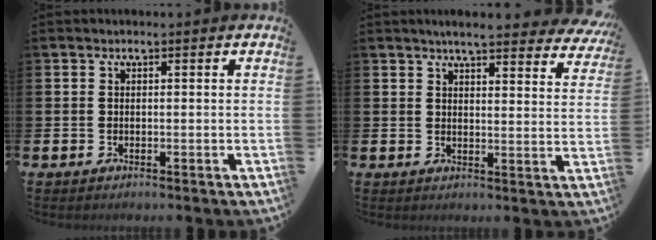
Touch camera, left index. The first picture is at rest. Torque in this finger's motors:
{"motor_torque": [1.02, -1.13, 0.39, 0.03]}